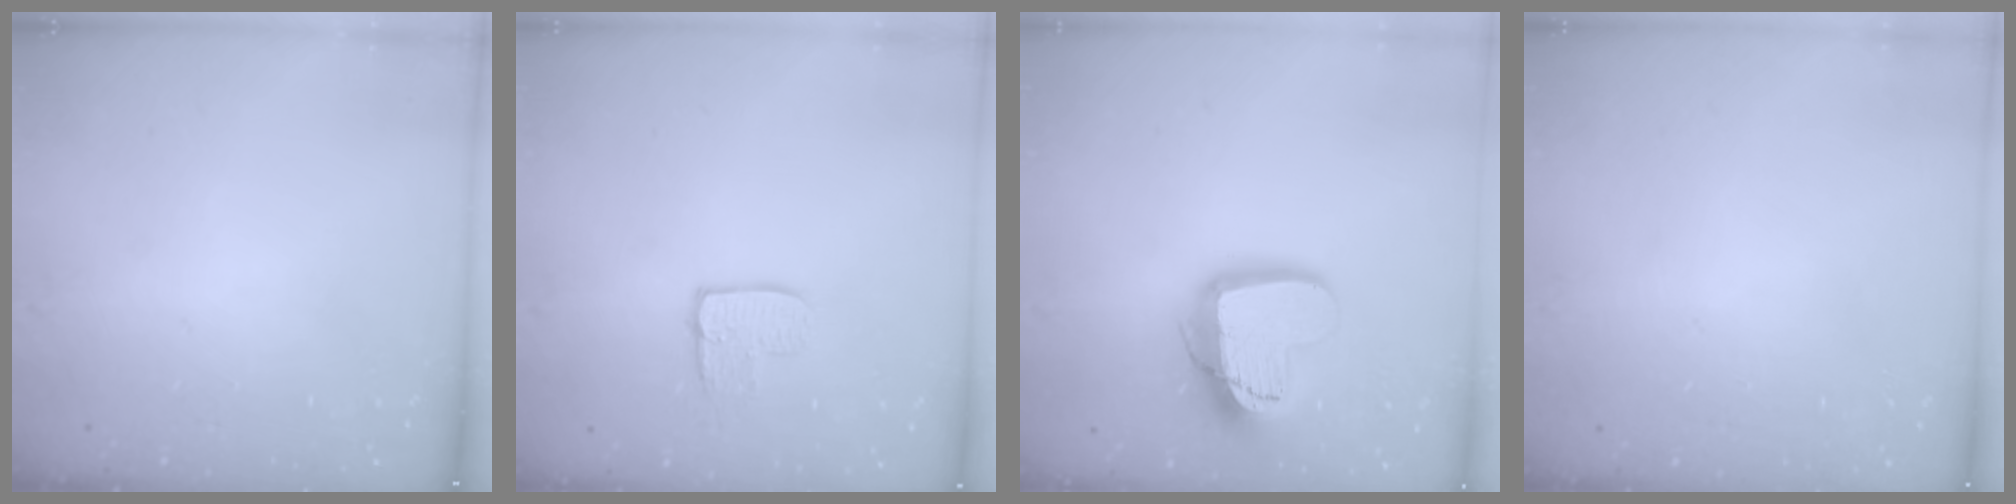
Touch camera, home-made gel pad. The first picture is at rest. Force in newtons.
{"total": 7.0, "press": 7.0, "slide": 0.4}
{"total": 16.2, "press": 16.1, "slide": 1.3}
{"total": 0.0}